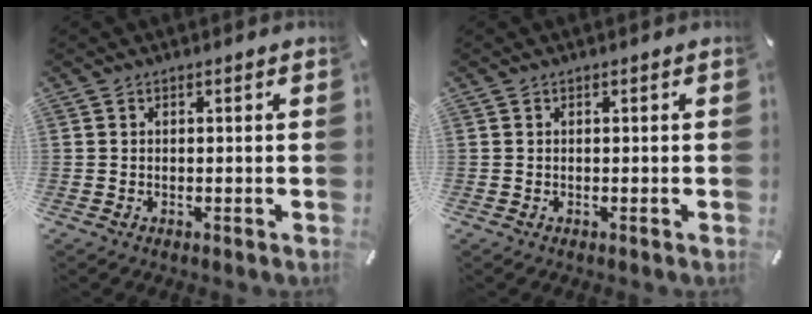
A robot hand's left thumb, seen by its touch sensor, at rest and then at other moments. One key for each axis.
{"total": 0.0}